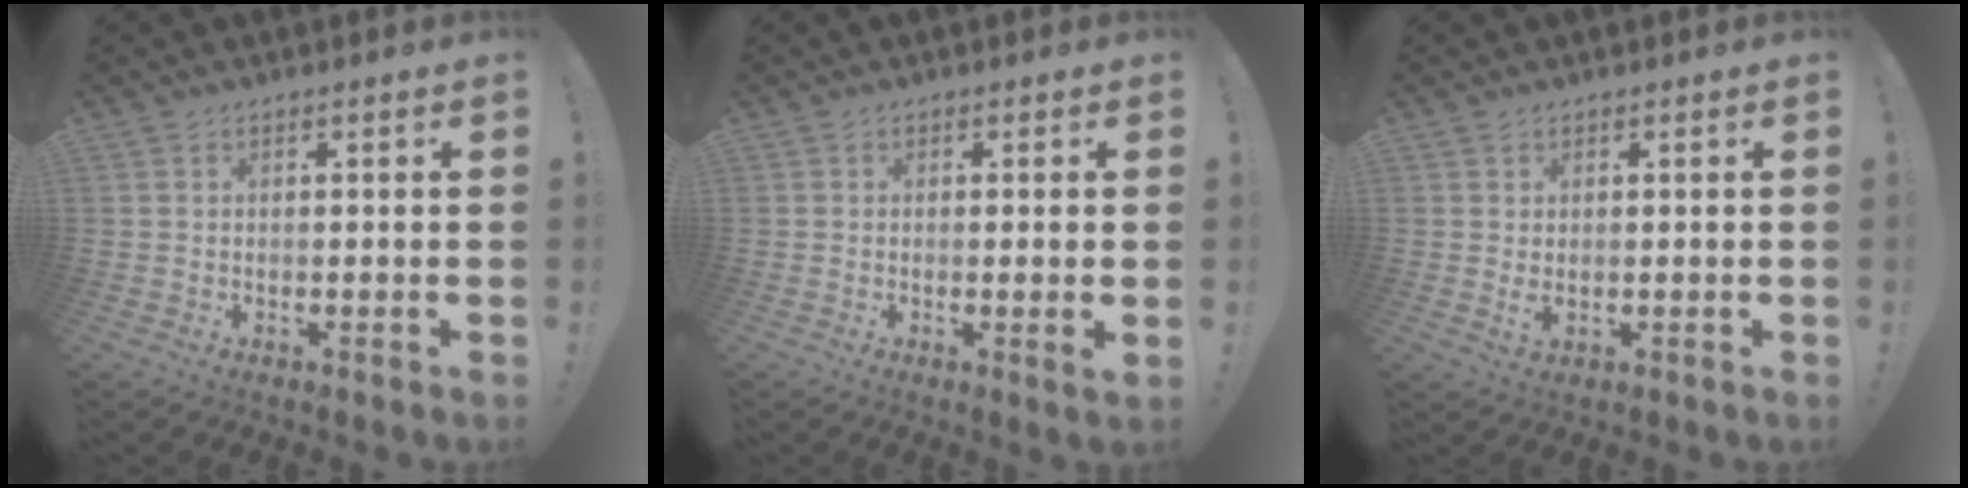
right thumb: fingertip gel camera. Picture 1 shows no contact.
{"total": 2.4, "force": [0.2, -0.6, 2.4], "torque": [-0.035, -0.009, 0.002]}
{"total": 2.1, "force": [0.7, 1.1, 1.7], "torque": [-0.019, -0.005, 0.012]}